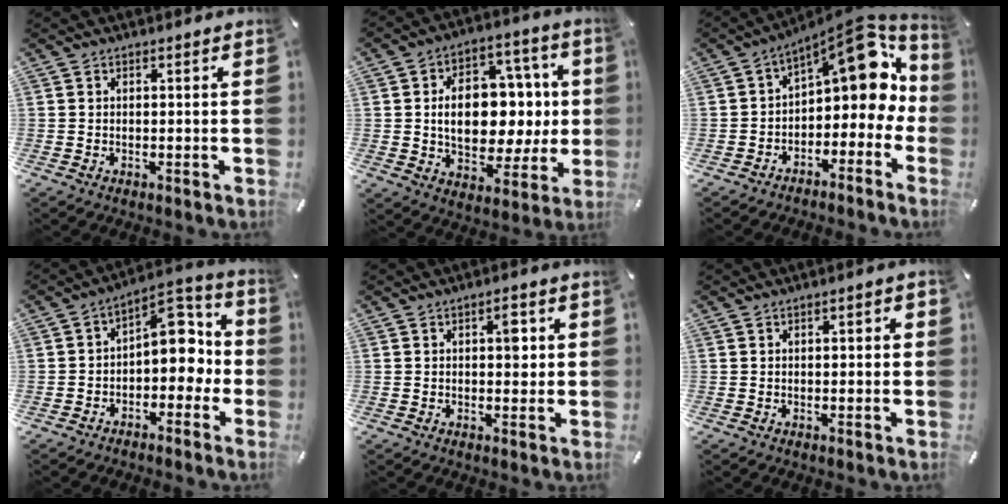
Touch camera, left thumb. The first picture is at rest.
{"total": 16.1, "force": [0.7, 11.7, 11.0], "torque": [-0.156, 0.000, 0.021]}
{"total": 12.5, "force": [6.1, 6.3, 8.9], "torque": [-0.114, -0.052, 0.105]}
{"total": 10.4, "force": [0.8, 7.4, 7.4], "torque": [-0.070, -0.021, 0.009]}
{"total": 4.1, "force": [0.8, 2.2, 3.4], "torque": [-0.038, -0.004, 0.005]}
{"total": 1.3, "force": [-0.1, 0.7, 1.1], "torque": [-0.020, 0.005, -0.003]}